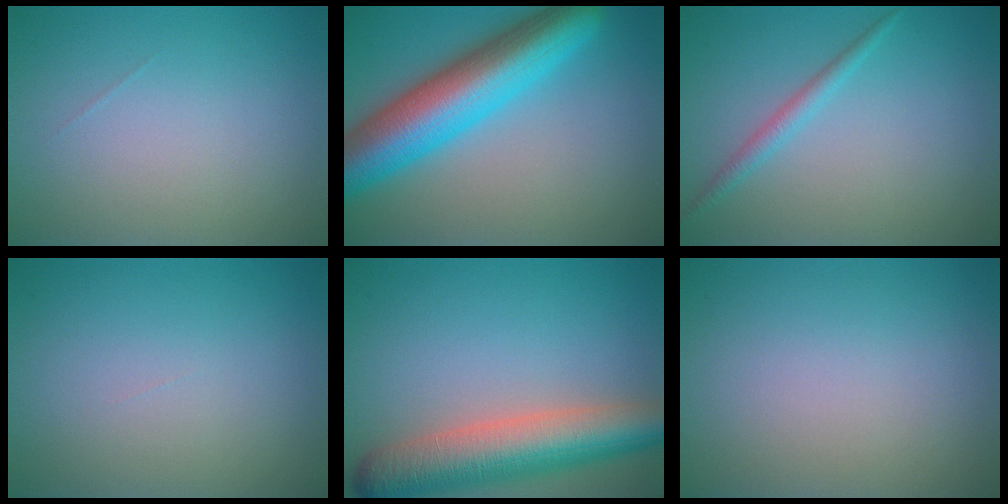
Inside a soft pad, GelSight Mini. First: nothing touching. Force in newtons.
{"total": 10.4, "press": 10.4, "slide": 0.3}
{"total": 1.6, "press": 1.6, "slide": 0.0}
{"total": 0.0}
{"total": 8.5, "press": 8.5, "slide": 0.4}
{"total": 0.0}